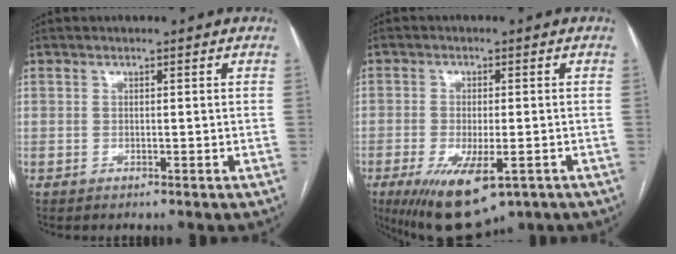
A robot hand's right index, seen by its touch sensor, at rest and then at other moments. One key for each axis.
{"total": 11.4, "fx": -5.8, "fy": 4.0, "fz": 8.9, "tx": -0.154, "ty": -0.024, "tz": -0.084}